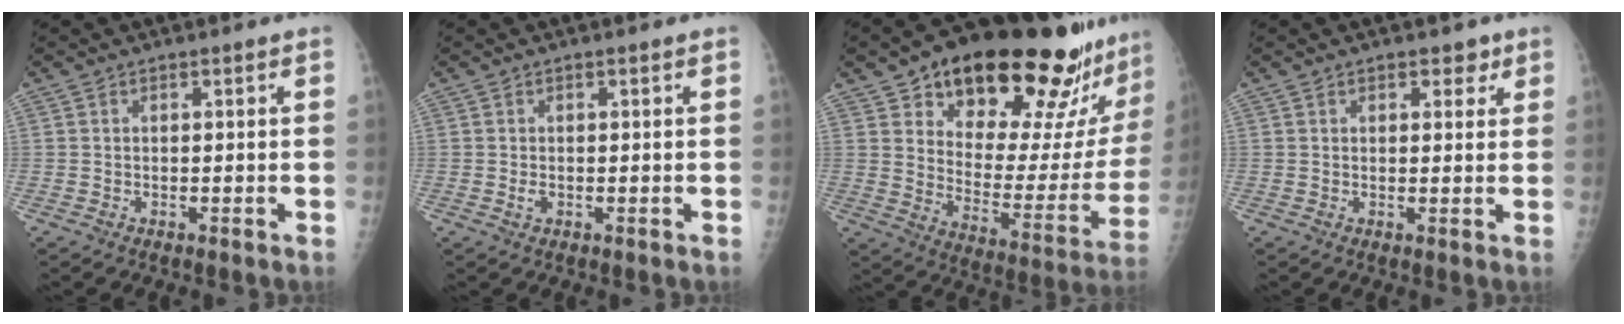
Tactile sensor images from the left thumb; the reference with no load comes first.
{"total": 1.1, "force": [-0.1, 0.7, 0.9], "torque": [-0.013, -0.001, -0.001]}
{"total": 29.9, "force": [21.0, 10.5, 18.5], "torque": [-0.234, -0.083, 0.300]}
{"total": 2.8, "force": [1.7, 1.7, 1.4], "torque": [0.002, -0.007, 0.021]}